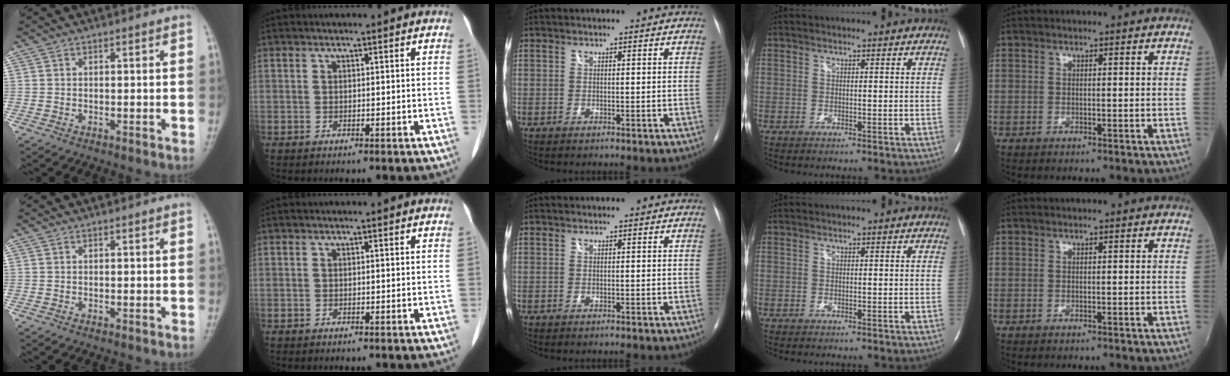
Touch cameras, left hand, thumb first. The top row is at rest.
{}